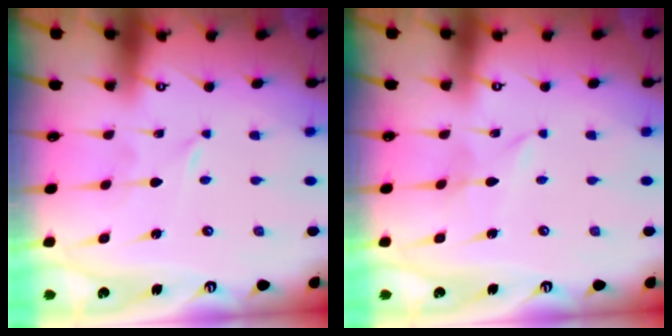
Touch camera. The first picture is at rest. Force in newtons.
{"total": 1.6, "press": 1.5, "slide": 0.2}